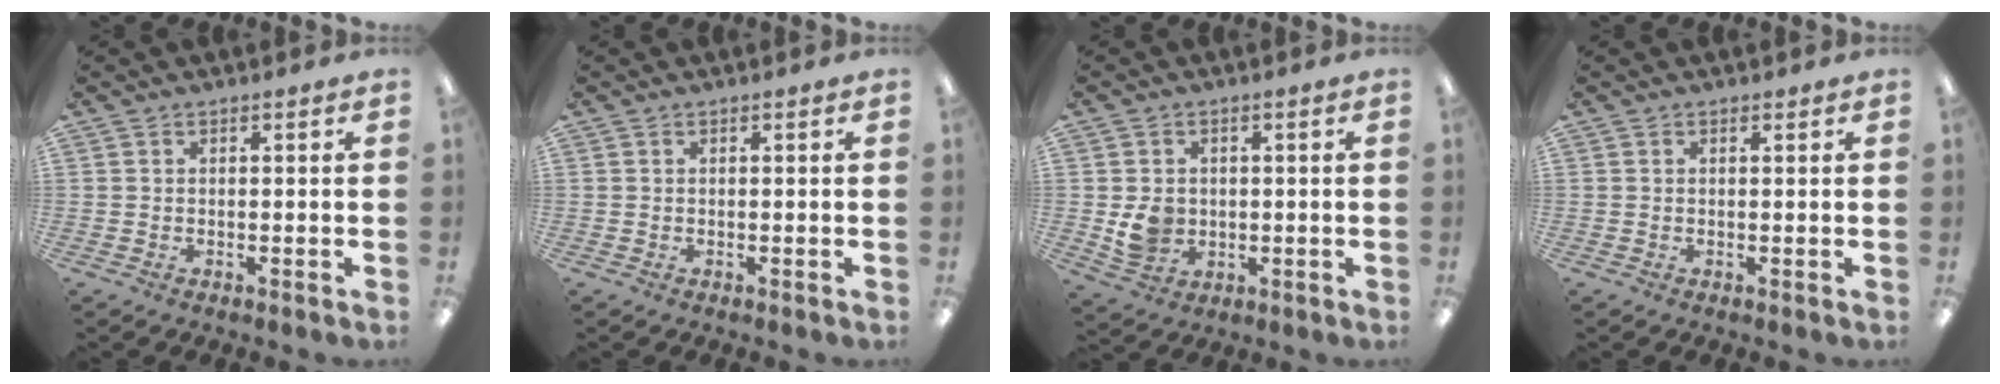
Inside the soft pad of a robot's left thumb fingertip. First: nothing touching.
{"total": 0.0}
{"total": 5.7, "force": [0.3, 5.1, 2.5], "torque": [-0.034, 0.002, 0.006]}
{"total": 0.5, "force": [0.4, 0.3, 0.1], "torque": [0.006, -0.003, 0.007]}